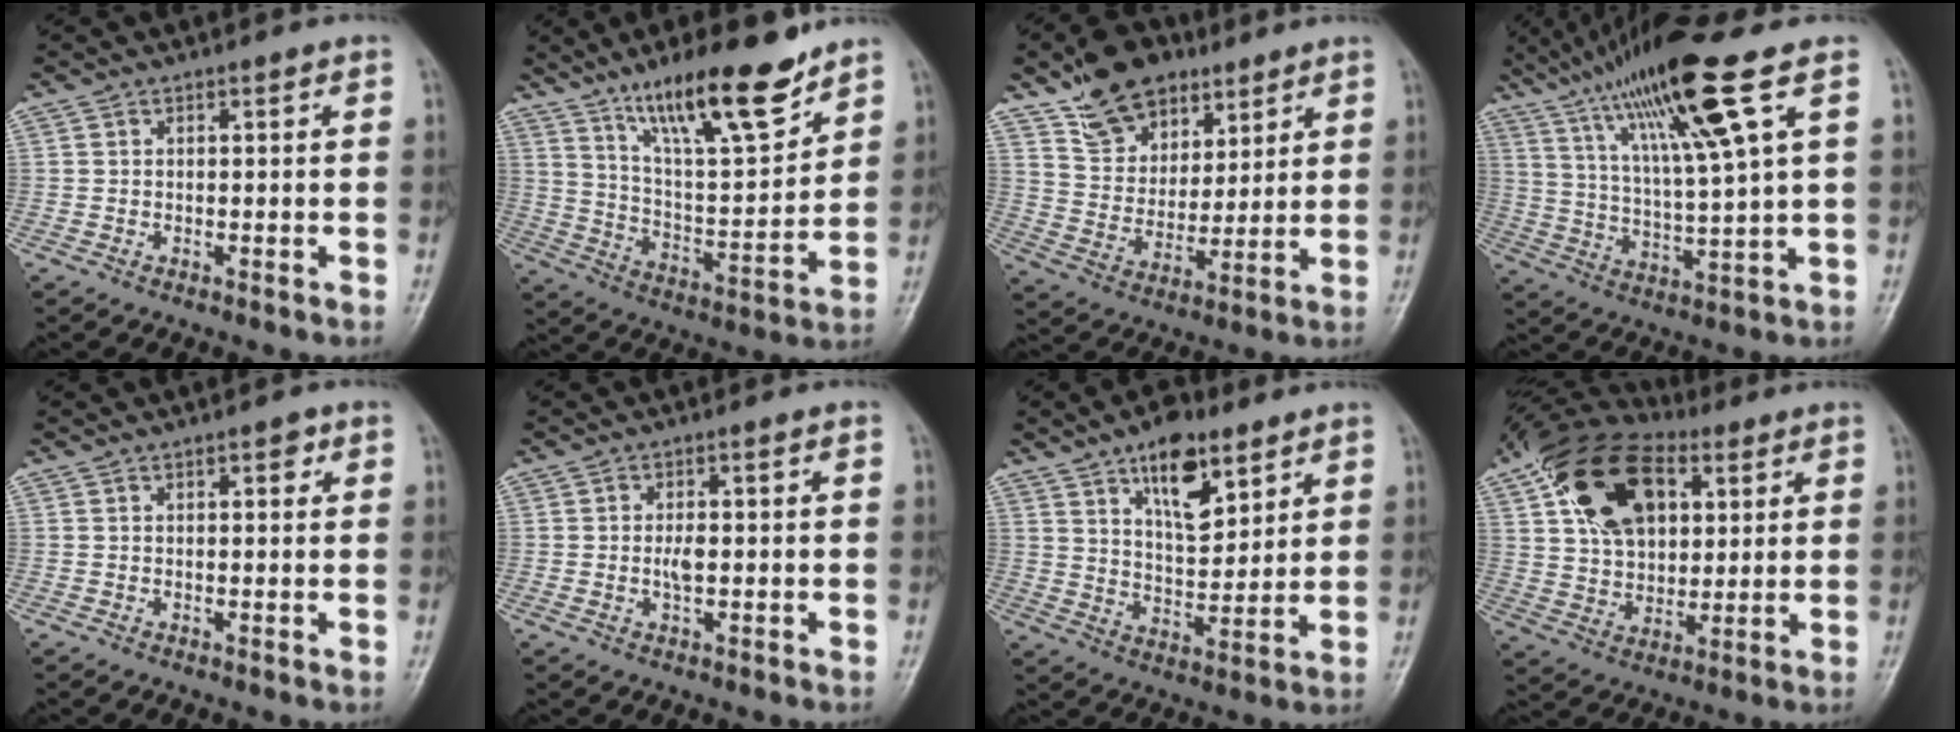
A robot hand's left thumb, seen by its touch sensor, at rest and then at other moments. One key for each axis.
{"total": 18.8, "fx": 13.0, "fy": 4.8, "fz": 12.8, "tx": -0.180, "ty": -0.074, "tz": 0.229}
{"total": 14.3, "fx": 9.3, "fy": 8.9, "fz": 6.3, "tx": -0.072, "ty": -0.037, "tz": 0.168}
{"total": 18.6, "fx": 9.6, "fy": 1.5, "fz": 15.9, "tx": -0.287, "ty": -0.021, "tz": 0.172}
{"total": 2.0, "fx": 0.9, "fy": 0.9, "fz": 1.5, "tx": -0.014, "ty": 0.000, "tz": 0.010}
{"total": 3.0, "fx": -0.2, "fy": 1.4, "fz": 2.7, "tx": -0.051, "ty": 0.004, "tz": -0.004}
{"total": 12.4, "fx": 7.0, "fy": 5.8, "fz": 8.4, "tx": -0.108, "ty": -0.041, "tz": 0.120}
{"total": 20.2, "fx": 7.5, "fy": 12.6, "fz": 13.9, "tx": -0.225, "ty": -0.005, "tz": 0.127}